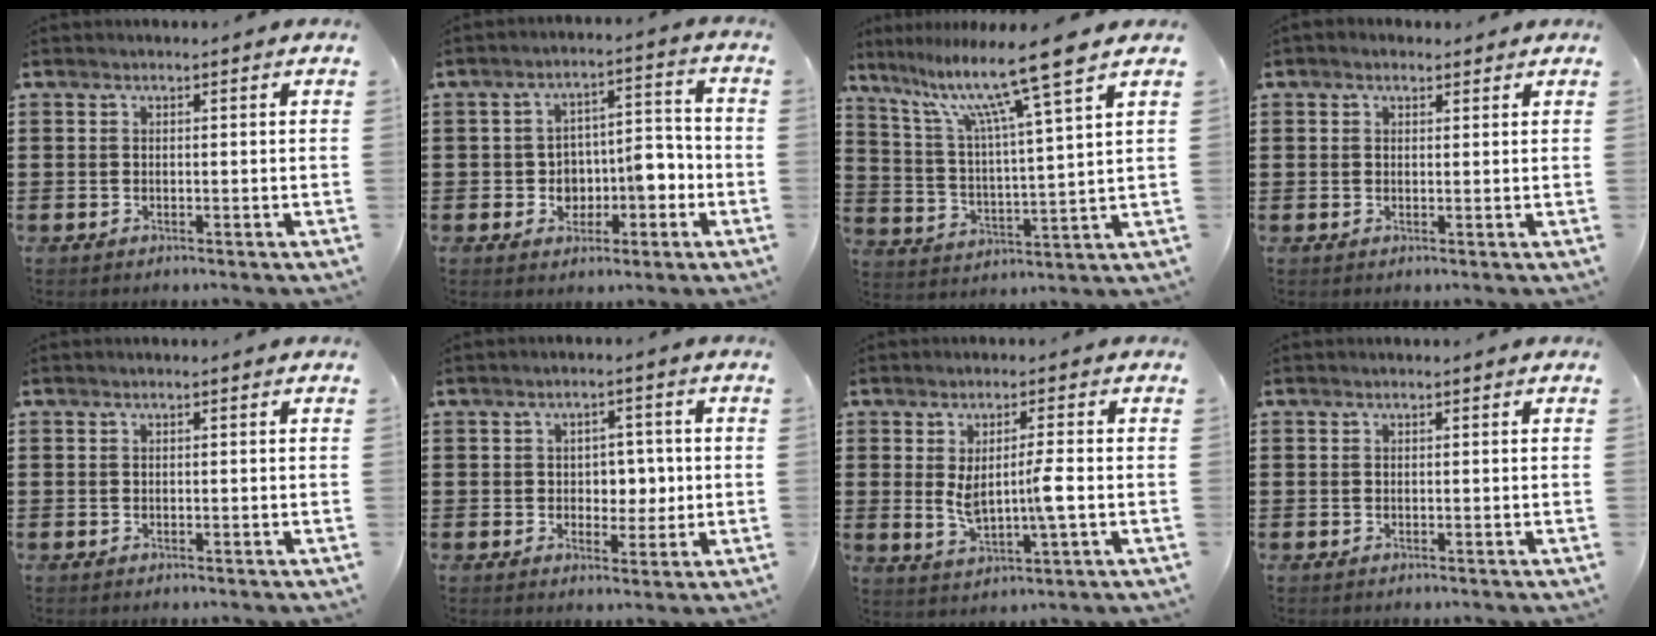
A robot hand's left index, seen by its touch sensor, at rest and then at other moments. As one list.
[{"total": 6.0, "force": [-1.7, 4.5, 3.6], "torque": [-0.066, 0.008, -0.035]}, {"total": 12.0, "force": [8.9, -0.2, 8.1], "torque": [-0.176, -0.043, 0.141]}, {"total": 1.2, "force": [0.9, 0.7, 0.3], "torque": [-0.009, 0.006, 0.017]}, {"total": 0.0}, {"total": 4.2, "force": [0.3, 3.3, 2.6], "torque": [-0.046, 0.003, -0.001]}, {"total": 5.7, "force": [-0.1, 0.9, 5.6], "torque": [-0.122, -0.010, -0.011]}, {"total": 0.0}]